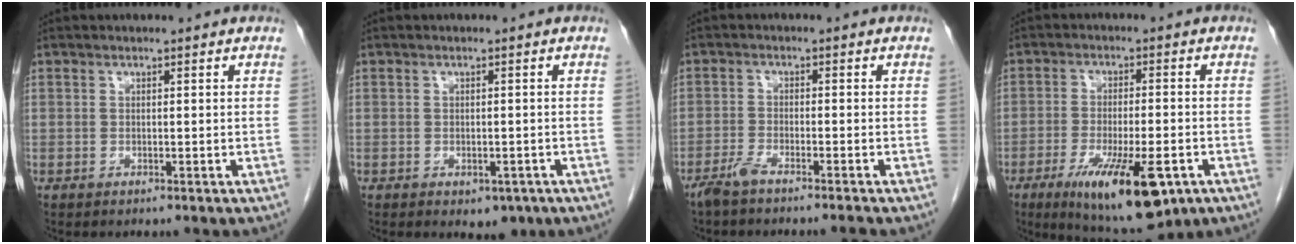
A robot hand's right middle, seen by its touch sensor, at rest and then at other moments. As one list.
[{"total": 3.1, "force": [-1.6, 1.9, 1.8], "torque": [-0.014, 0.000, -0.010]}, {"total": 3.7, "force": [-3.2, -0.5, 1.8], "torque": [-0.036, -0.006, -0.064]}, {"total": 14.4, "force": [-7.2, 3.6, 11.9], "torque": [-0.181, -0.025, -0.102]}]